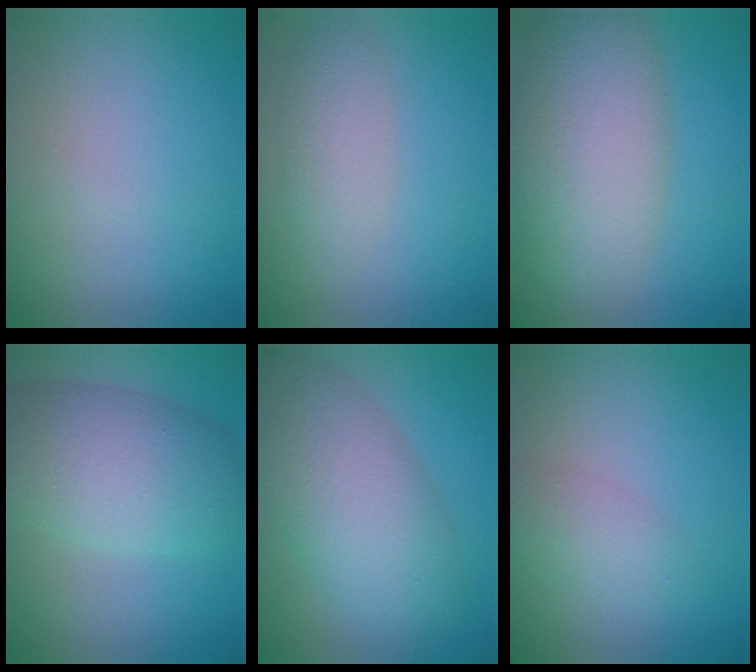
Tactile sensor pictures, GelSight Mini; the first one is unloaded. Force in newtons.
{"total": 2.9, "press": 2.9, "slide": 0.1}
{"total": 9.1, "press": 9.1, "slide": 0.3}
{"total": 8.1, "press": 8.1, "slide": 0.5}
{"total": 8.6, "press": 8.6, "slide": 0.6}
{"total": 2.3, "press": 2.3, "slide": 0.1}